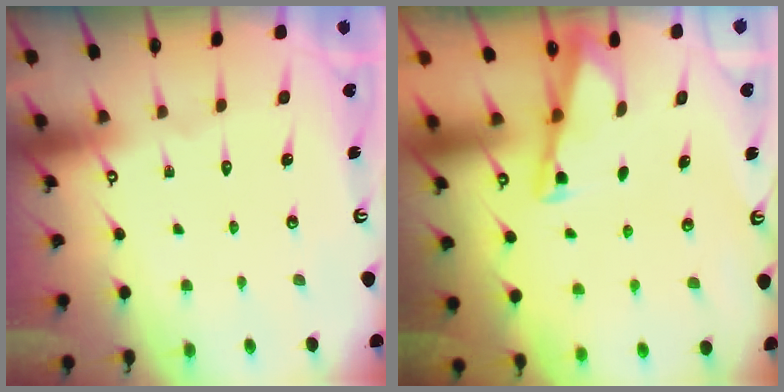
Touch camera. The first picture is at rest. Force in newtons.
{"total": 2.7, "press": 2.7, "slide": 0.3}